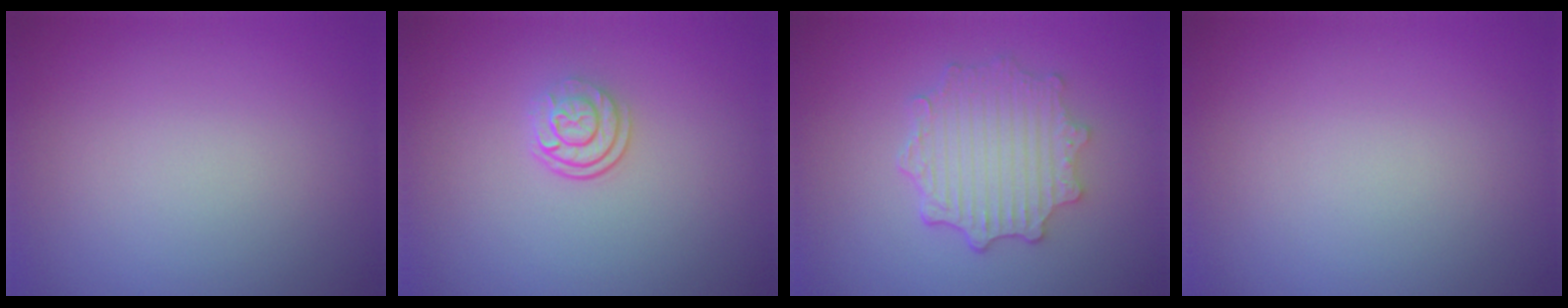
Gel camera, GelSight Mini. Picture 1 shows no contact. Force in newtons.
{"total": 2.6, "press": 1.8, "slide": 1.9}
{"total": 4.7, "press": 3.8, "slide": 2.7}
{"total": 0.0}